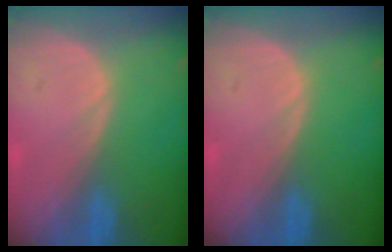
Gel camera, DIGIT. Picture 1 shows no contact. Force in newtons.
{"total": 0.0}